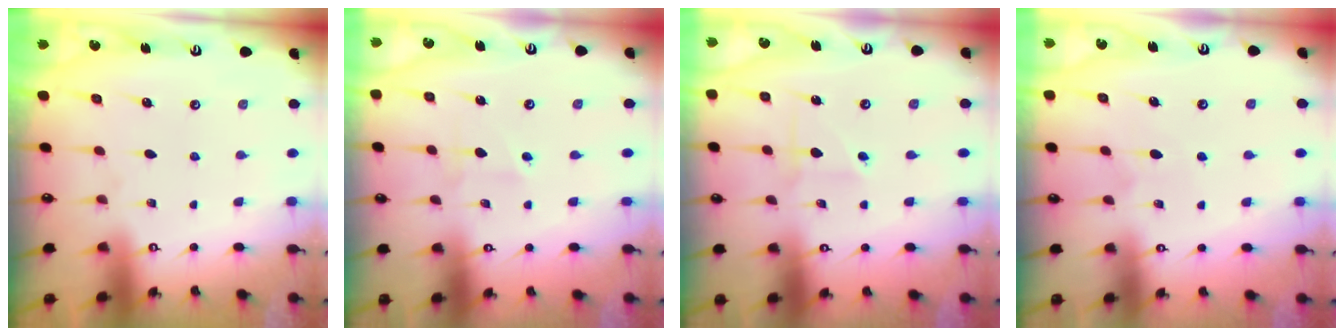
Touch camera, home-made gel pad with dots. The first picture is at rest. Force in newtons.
{"total": 1.6, "press": 1.5, "slide": 0.5}
{"total": 2.6, "press": 2.6, "slide": 0.2}
{"total": 3.9, "press": 3.9, "slide": 0.5}